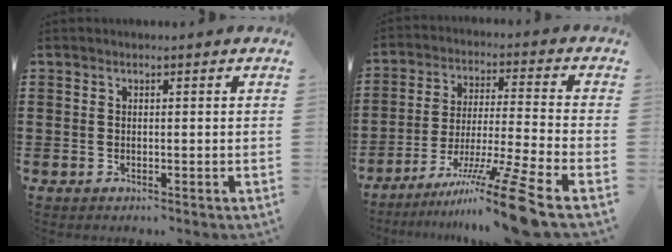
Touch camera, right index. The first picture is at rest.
{"total": 13.6, "force": [-9.9, -0.8, 9.4], "torque": [-0.155, 0.012, -0.182]}